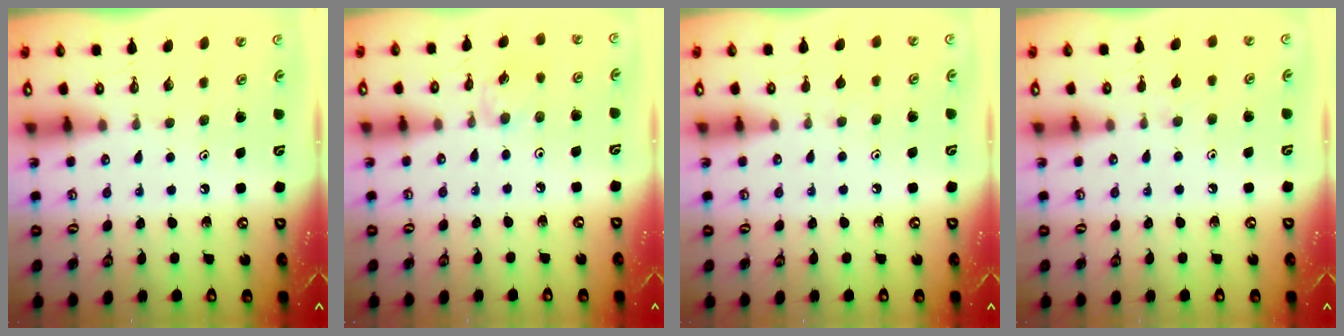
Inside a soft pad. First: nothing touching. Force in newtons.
{"total": 4.1, "press": 4.1, "slide": 0.7}
{"total": 3.0, "press": 3.0, "slide": 0.7}
{"total": 3.1, "press": 3.0, "slide": 0.5}